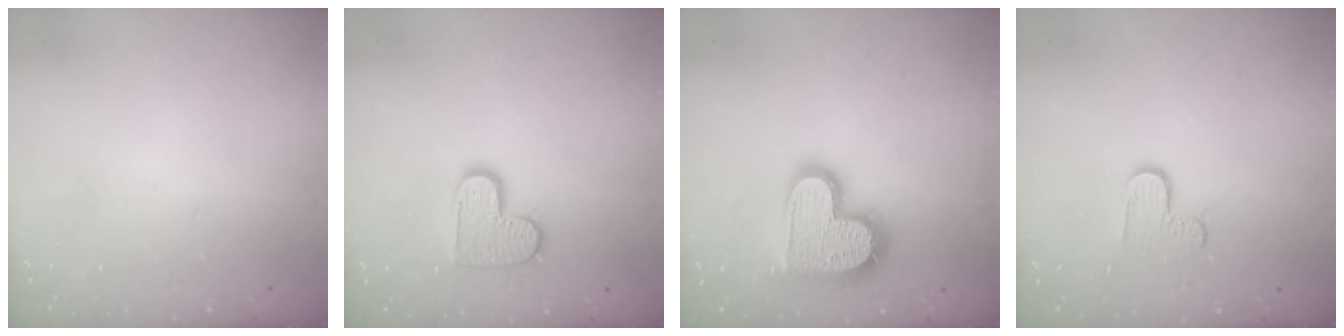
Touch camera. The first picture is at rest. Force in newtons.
{"total": 9.8, "press": 9.8, "slide": 0.6}
{"total": 17.5, "press": 17.4, "slide": 1.3}
{"total": 4.5, "press": 4.5, "slide": 0.4}